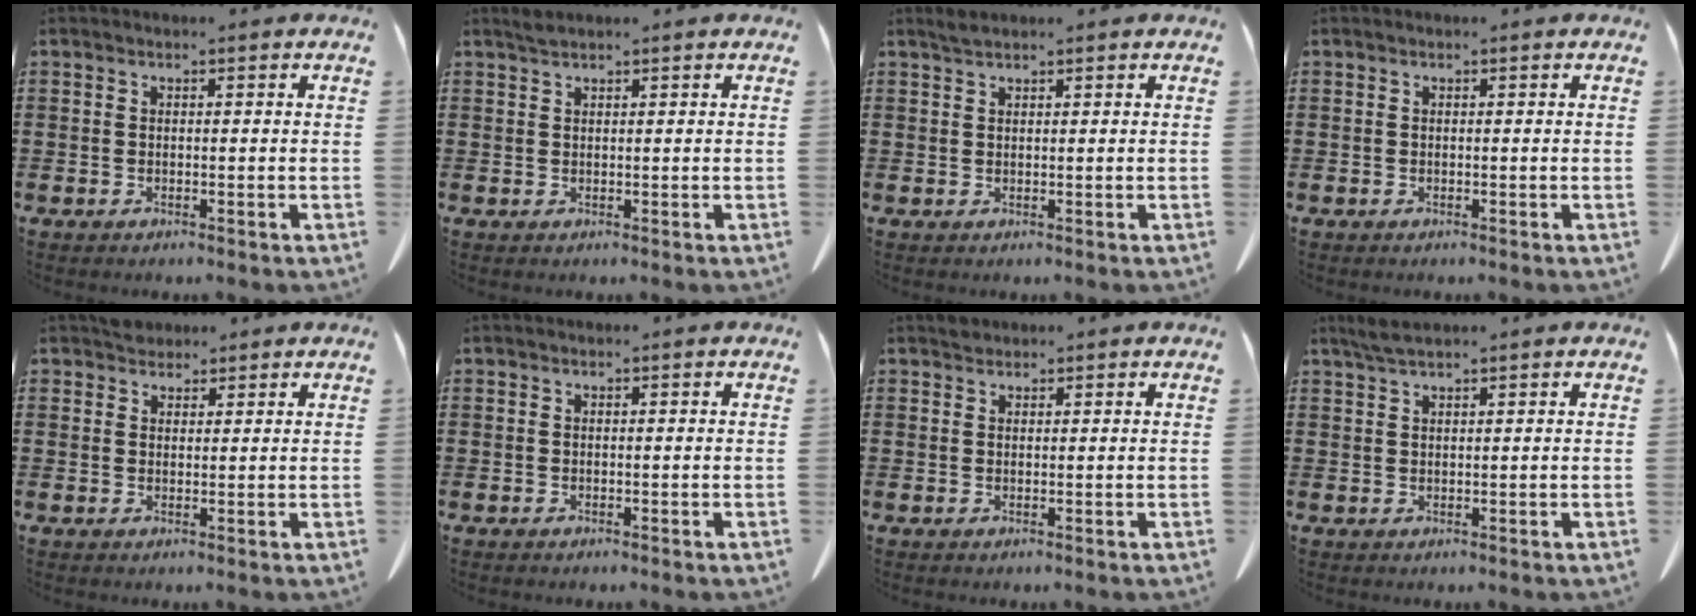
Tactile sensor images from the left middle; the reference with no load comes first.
{"total": 1.0, "force": [0.8, 0.1, 0.5], "torque": [-0.011, 0.000, 0.016]}
{"total": 1.2, "force": [1.1, 0.2, 0.6], "torque": [-0.013, 0.001, 0.020]}
{"total": 0.0}
{"total": 2.4, "force": [2.2, 1.1, 0.2], "torque": [-0.002, 0.002, 0.042]}
{"total": 0.0}
{"total": 1.0, "force": [0.9, 0.4, 0.0], "torque": [-0.004, 0.002, 0.019]}
{"total": 2.1, "force": [1.6, 0.2, 1.3], "torque": [-0.029, 0.000, 0.030]}